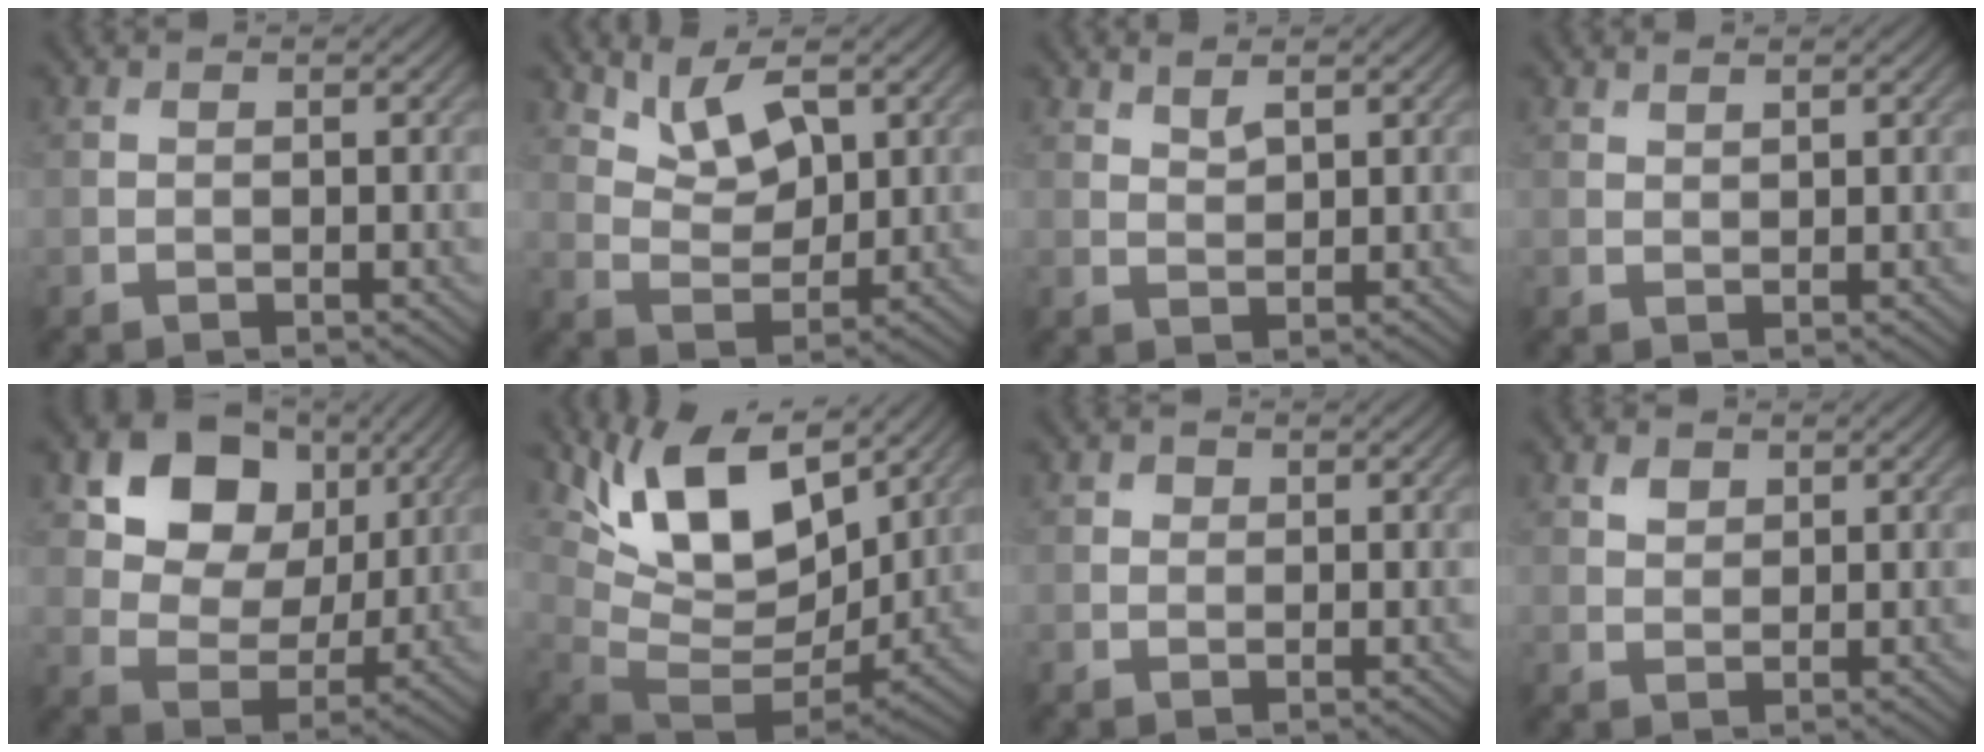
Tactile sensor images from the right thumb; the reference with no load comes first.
{"total": 6.3, "force": [3.9, 2.7, 4.1], "torque": [-0.081, -0.009, 0.078]}
{"total": 1.8, "force": [1.5, 0.5, 1.0], "torque": [-0.023, -0.003, 0.033]}
{"total": 0.8, "force": [0.8, 0.1, 0.3], "torque": [-0.007, 0.000, 0.016]}
{"total": 12.4, "force": [5.7, 8.9, 6.6], "torque": [-0.137, 0.015, 0.099]}
{"total": 15.4, "force": [7.7, 7.4, 11.1], "torque": [-0.214, 0.012, 0.130]}
{"total": 0.8, "force": [0.3, 0.7, 0.3], "torque": [-0.002, -0.002, 0.002]}
{"total": 1.7, "force": [1.1, 1.0, 0.7], "torque": [-0.014, 0.000, 0.022]}